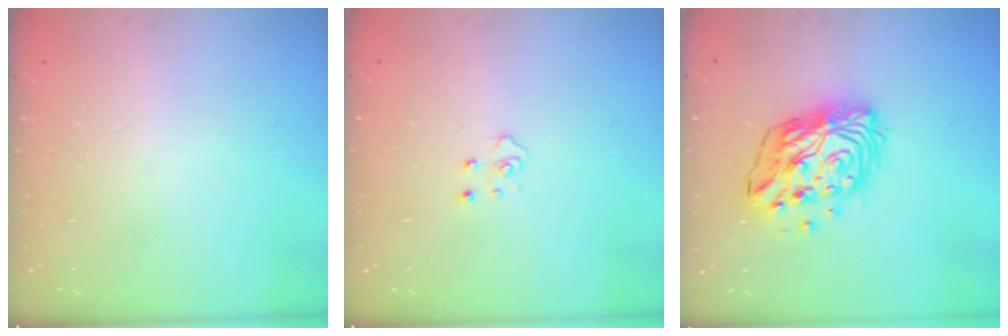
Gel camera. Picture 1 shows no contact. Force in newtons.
{"total": 4.1, "press": 4.0, "slide": 0.5}
{"total": 14.9, "press": 14.8, "slide": 1.4}